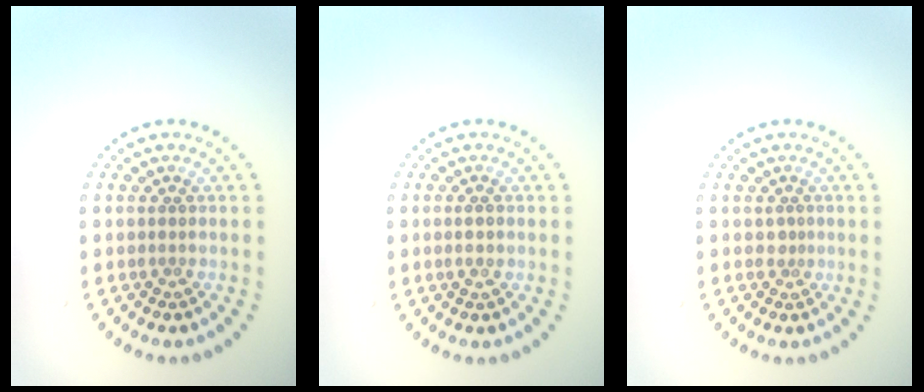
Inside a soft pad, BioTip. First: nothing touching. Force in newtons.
{"total": 1.0, "press": 1.0, "slide": 0.3}
{"total": 0.9, "press": 0.5, "slide": 0.7}